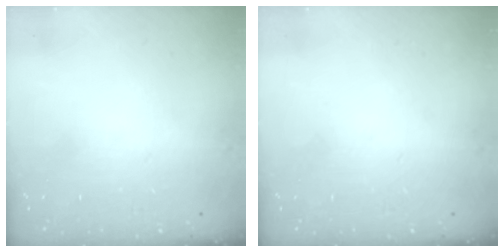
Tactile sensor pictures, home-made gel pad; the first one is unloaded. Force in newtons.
{"total": 0.0}